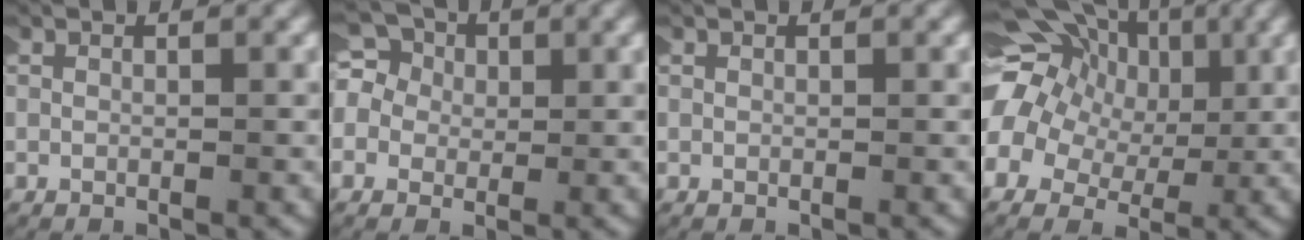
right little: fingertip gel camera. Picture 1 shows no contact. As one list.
[{"total": 7.3, "force": [1.2, 6.6, 3.0], "torque": [-0.091, -0.008, 0.008]}, {"total": 0.0}, {"total": 13.0, "force": [3.9, 10.1, 7.2], "torque": [-0.165, 0.011, 0.053]}]